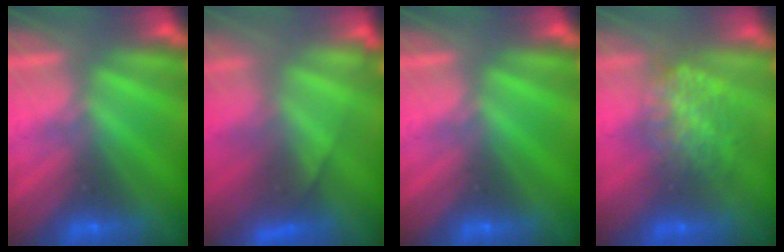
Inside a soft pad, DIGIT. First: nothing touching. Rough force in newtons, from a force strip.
{"total": 9.4}
{"total": 0.0}
{"total": 7.9}